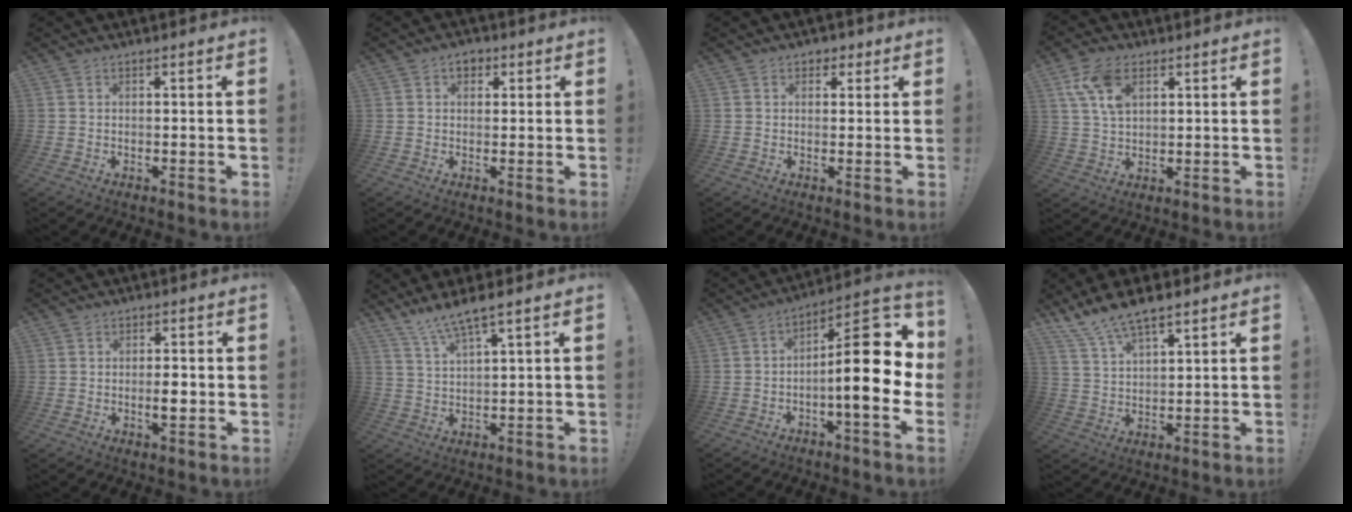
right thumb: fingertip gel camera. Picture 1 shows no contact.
{"total": 3.5, "force": [1.7, 2.5, 1.8], "torque": [-0.017, -0.001, 0.027]}
{"total": 2.7, "force": [1.1, 2.2, 1.0], "torque": [-0.006, 0.001, 0.017]}
{"total": 10.3, "force": [4.8, 5.9, 6.9], "torque": [-0.137, -0.008, 0.091]}
{"total": 4.6, "force": [0.1, 3.9, 2.5], "torque": [-0.019, 0.000, -0.001]}
{"total": 6.7, "force": [5.6, 0.0, 3.7], "torque": [-0.080, -0.028, 0.099]}
{"total": 20.3, "force": [-0.2, 6.1, 19.4], "torque": [-0.273, 0.002, -0.006]}
{"total": 9.1, "force": [7.7, 2.3, 4.3], "torque": [-0.090, -0.042, 0.144]}